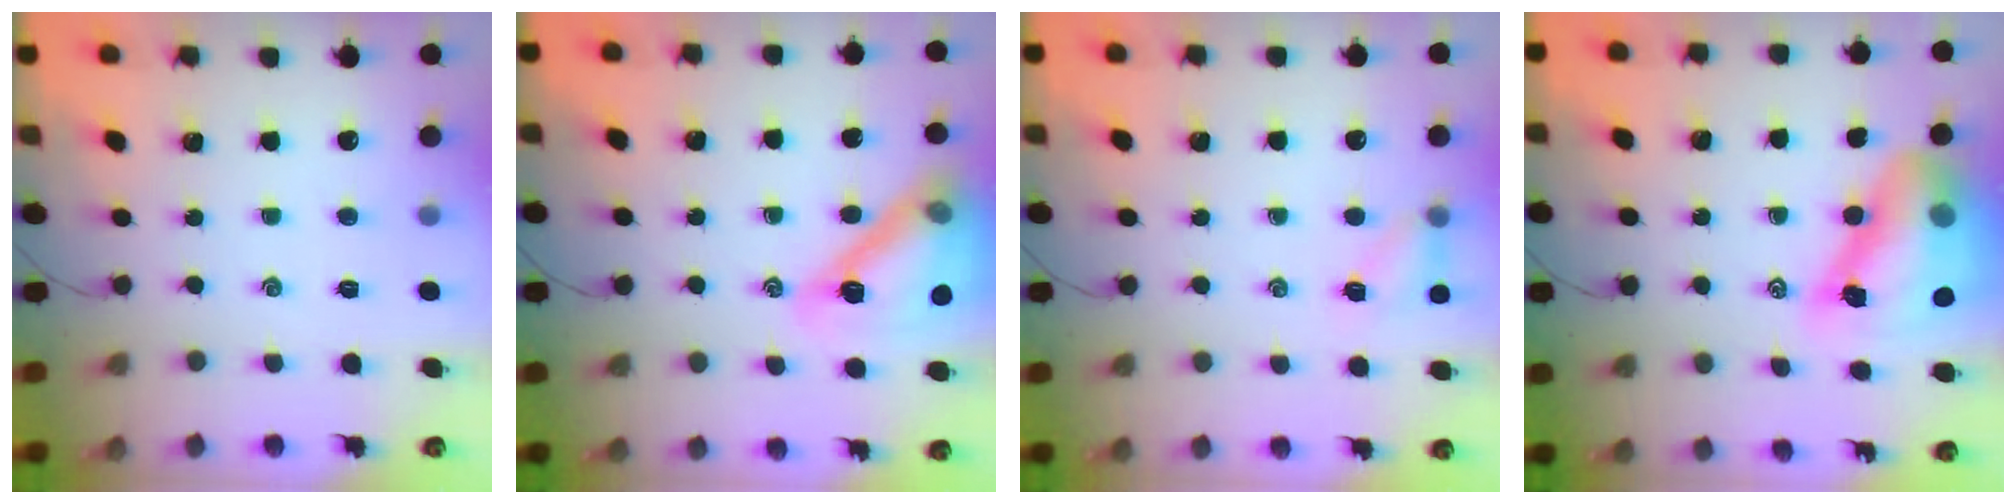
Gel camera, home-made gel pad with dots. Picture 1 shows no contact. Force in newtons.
{"total": 20.5, "press": 20.2, "slide": 3.4}
{"total": 5.6, "press": 5.4, "slide": 1.7}
{"total": 17.7, "press": 17.0, "slide": 5.0}